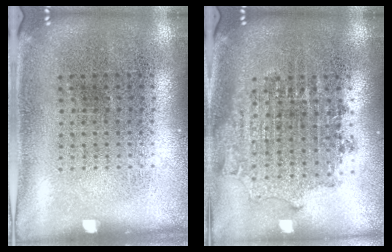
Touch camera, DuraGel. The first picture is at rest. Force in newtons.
{"total": 1.7, "press": 1.4, "slide": 1.0}